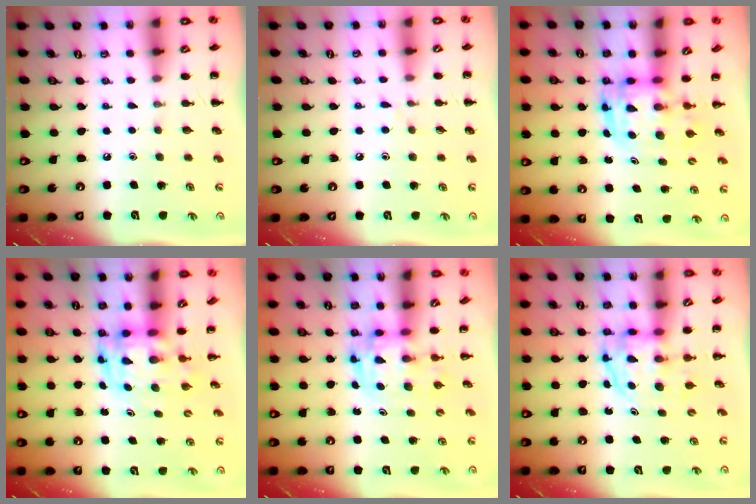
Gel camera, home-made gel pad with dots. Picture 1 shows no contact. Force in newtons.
{"total": 5.0, "press": 4.7, "slide": 1.7}
{"total": 3.6, "press": 3.5, "slide": 0.7}
{"total": 3.1, "press": 3.0, "slide": 0.7}
{"total": 3.0, "press": 3.0, "slide": 0.5}
{"total": 3.7, "press": 3.7, "slide": 0.2}